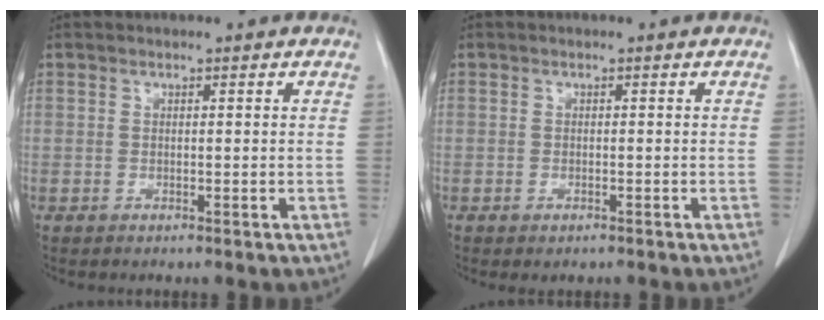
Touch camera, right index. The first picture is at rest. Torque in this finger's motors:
{"motor_torque": [0.45, -0.42, 0.07, 0.02]}